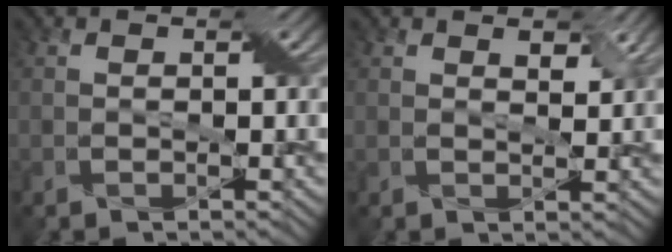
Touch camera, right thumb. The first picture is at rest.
{"total": 2.2, "force": [1.4, 0.9, 1.4], "torque": [-0.023, -0.003, 0.027]}